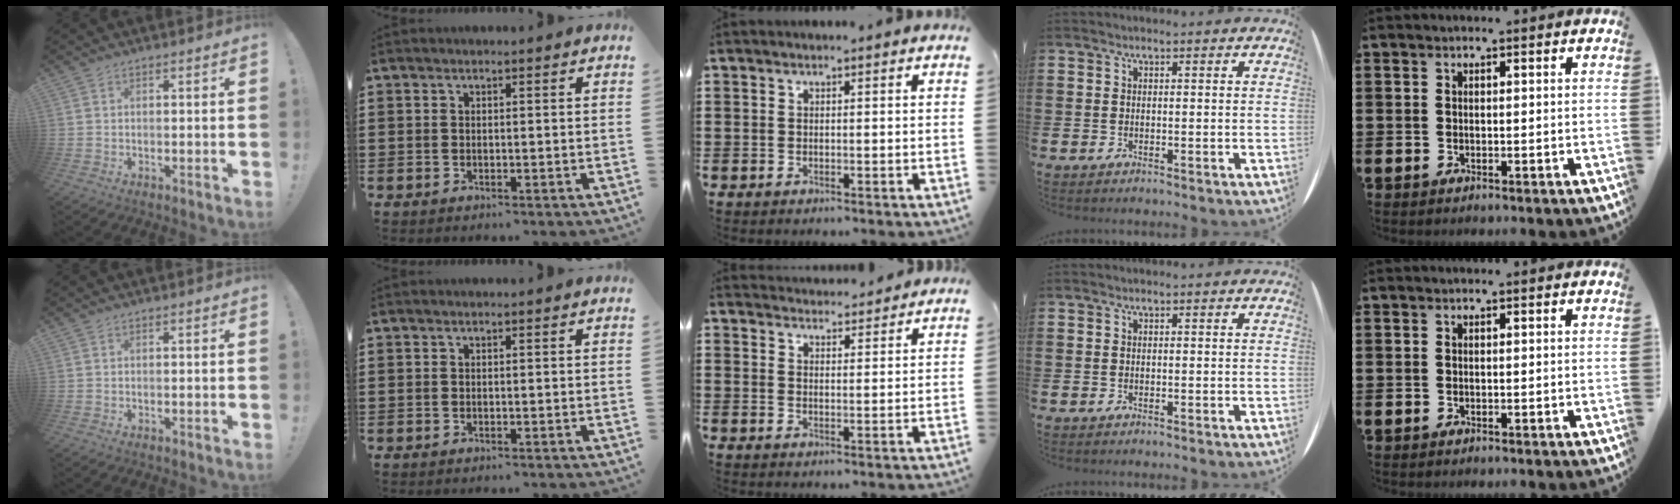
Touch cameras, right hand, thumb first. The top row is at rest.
{"middle": {"total": 3.1, "force": [3.1, 0.0, -0.4], "torque": [-0.001, -0.012, 0.058]}}